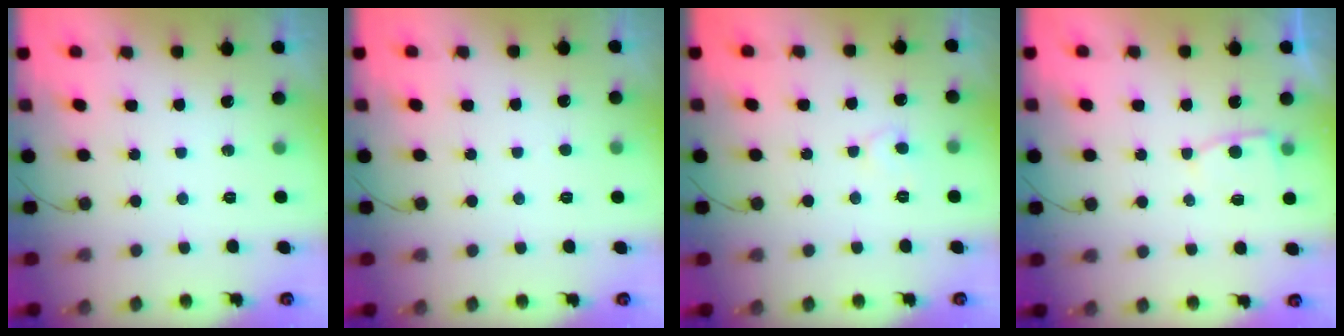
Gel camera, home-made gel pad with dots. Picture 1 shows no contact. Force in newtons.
{"total": 2.2, "press": 2.2, "slide": 0.2}
{"total": 4.7, "press": 4.7, "slide": 0.6}
{"total": 4.6, "press": 4.5, "slide": 0.5}